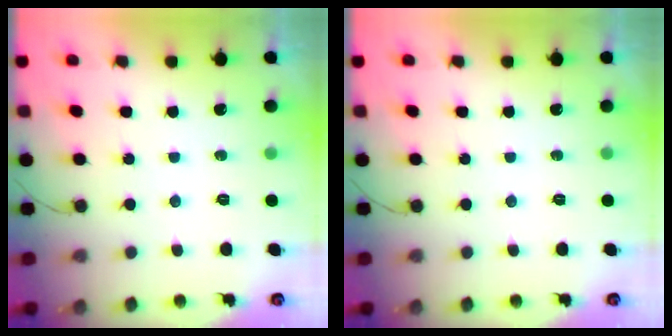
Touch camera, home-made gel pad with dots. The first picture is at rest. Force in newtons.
{"total": 0.0}